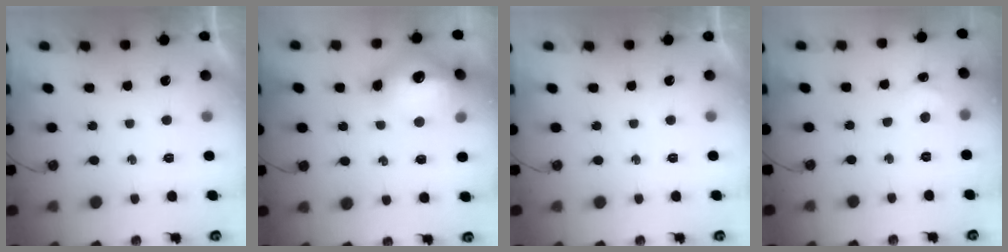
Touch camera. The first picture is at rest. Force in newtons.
{"total": 18.2, "press": 18.1, "slide": 1.7}
{"total": 0.0}
{"total": 2.3, "press": 2.3, "slide": 0.4}